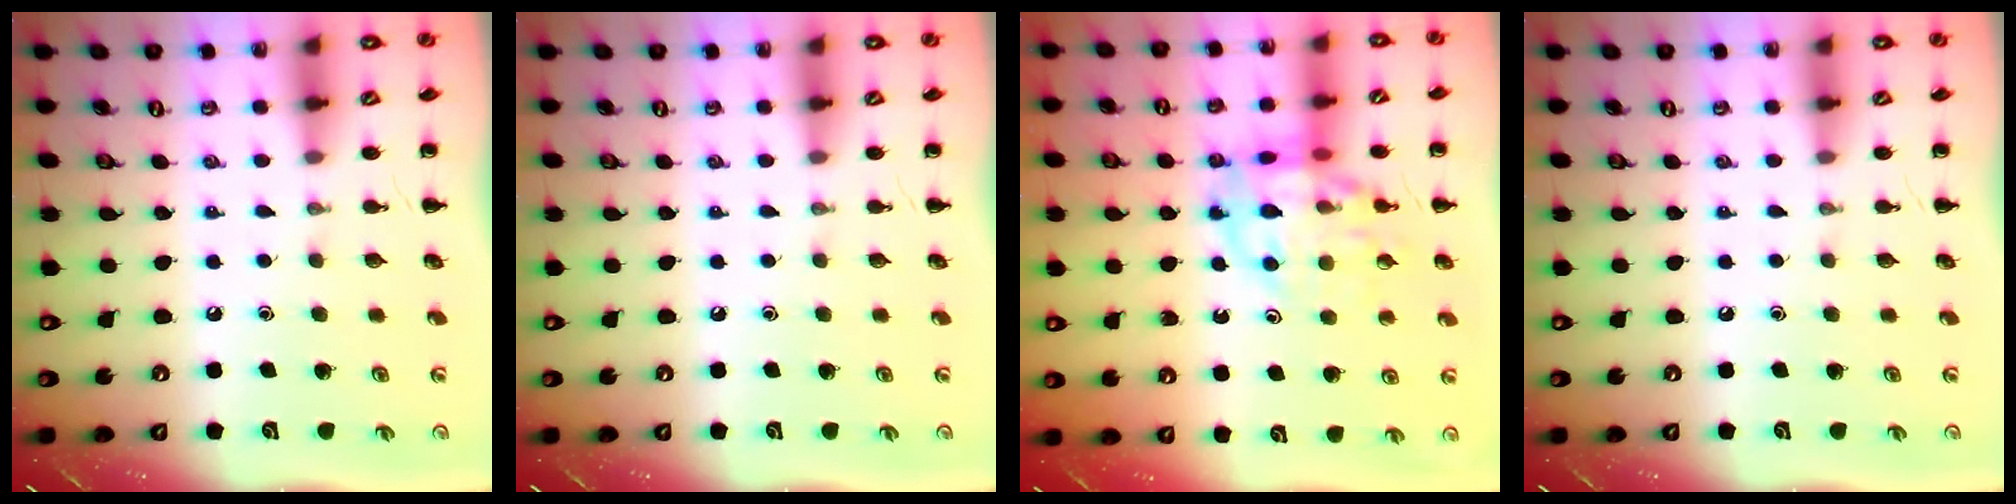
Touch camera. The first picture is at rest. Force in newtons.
{"total": 0.0}
{"total": 16.0, "press": 15.9, "slide": 2.4}
{"total": 0.0}